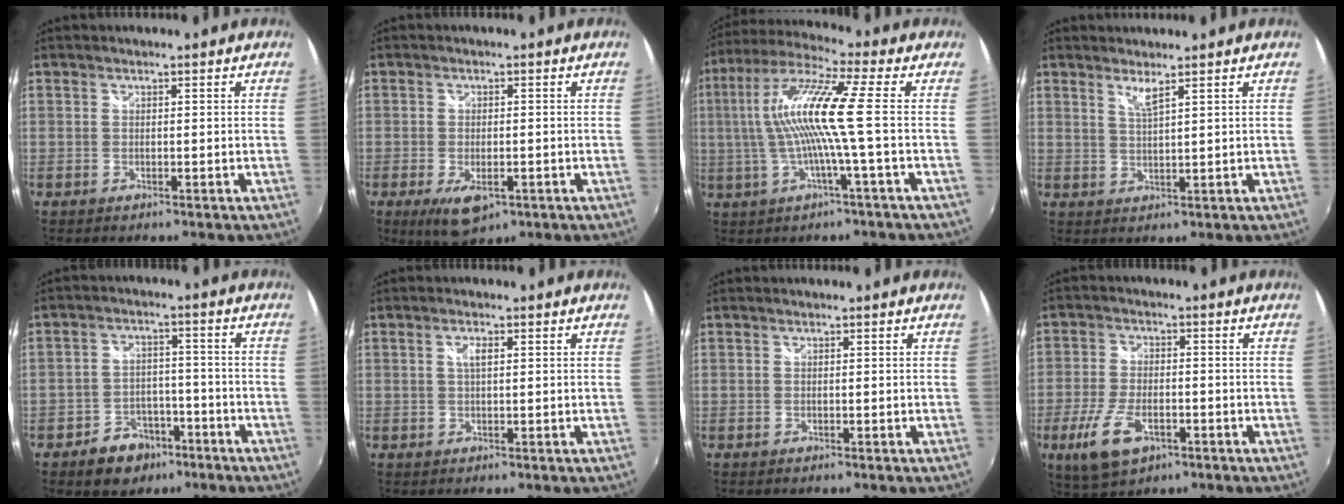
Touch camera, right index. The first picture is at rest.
{"total": 6.7, "force": [-3.0, 3.1, 5.2], "torque": [-0.105, -0.023, -0.046]}
{"total": 12.6, "force": [-0.5, -1.1, 12.5], "torque": [-0.242, 0.007, -0.010]}
{"total": 2.4, "force": [1.7, -0.3, 1.6], "torque": [-0.033, -0.006, 0.029]}
{"total": 8.0, "force": [-5.0, 5.7, 2.5], "torque": [-0.067, 0.020, -0.065]}
{"total": 2.0, "force": [0.6, 0.7, 1.8], "torque": [-0.033, 0.002, 0.009]}
{"total": 0.0}
{"total": 9.7, "force": [-4.4, 4.8, 7.2], "torque": [-0.164, -0.016, -0.078]}